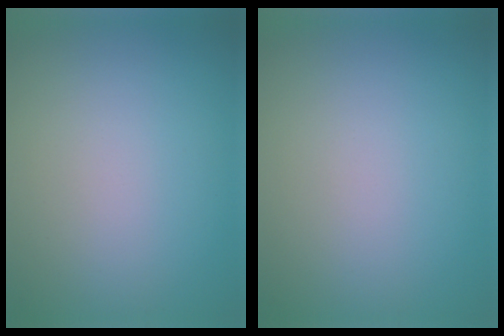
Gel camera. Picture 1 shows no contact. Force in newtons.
{"total": 0.0}